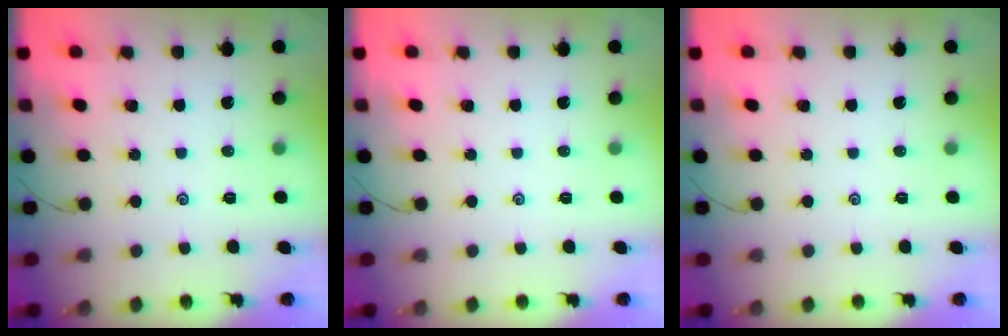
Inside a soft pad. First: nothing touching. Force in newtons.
{"total": 0.0}
{"total": 0.0}